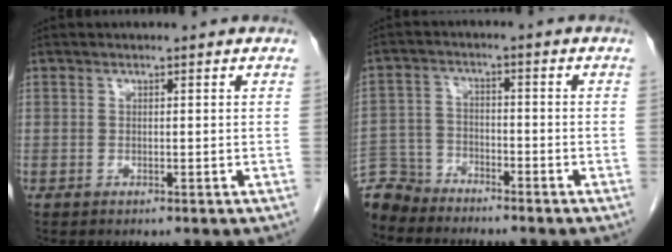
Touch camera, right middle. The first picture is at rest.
{"total": 6.7, "force": [-6.4, 2.1, -0.4], "torque": [0.007, 0.000, -0.129]}